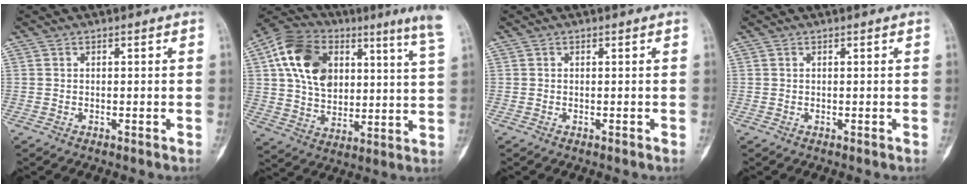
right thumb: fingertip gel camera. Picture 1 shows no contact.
{"total": 19.0, "force": [8.7, 8.7, 14.5], "torque": [-0.196, -0.023, 0.138]}
{"total": 0.0}
{"total": 0.0}